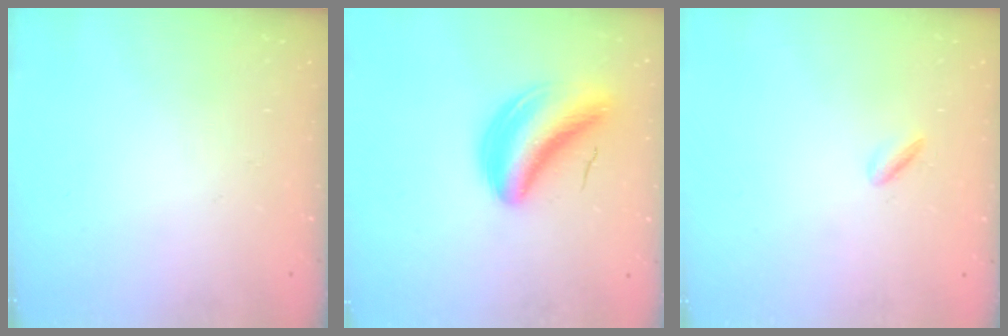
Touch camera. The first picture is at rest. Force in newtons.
{"total": 8.1, "press": 7.8, "slide": 2.2}
{"total": 2.1, "press": 2.0, "slide": 0.7}